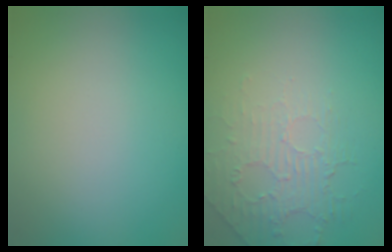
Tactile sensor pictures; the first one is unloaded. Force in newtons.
{"total": 2.1, "press": 1.2, "slide": 1.7}